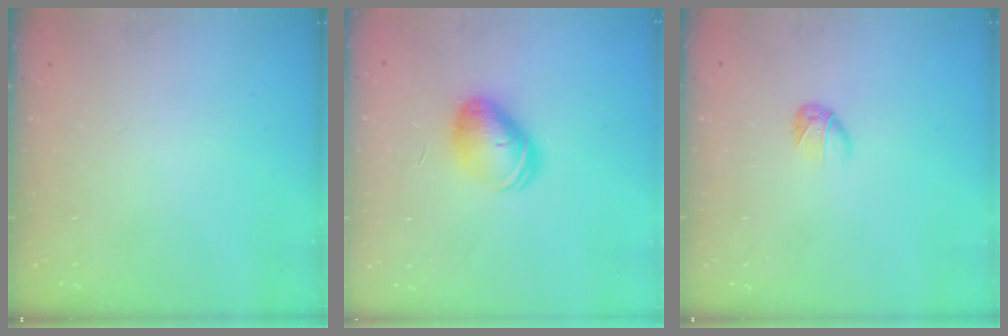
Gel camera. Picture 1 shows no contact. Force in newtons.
{"total": 9.0, "press": 8.9, "slide": 1.3}
{"total": 3.7, "press": 3.6, "slide": 1.0}